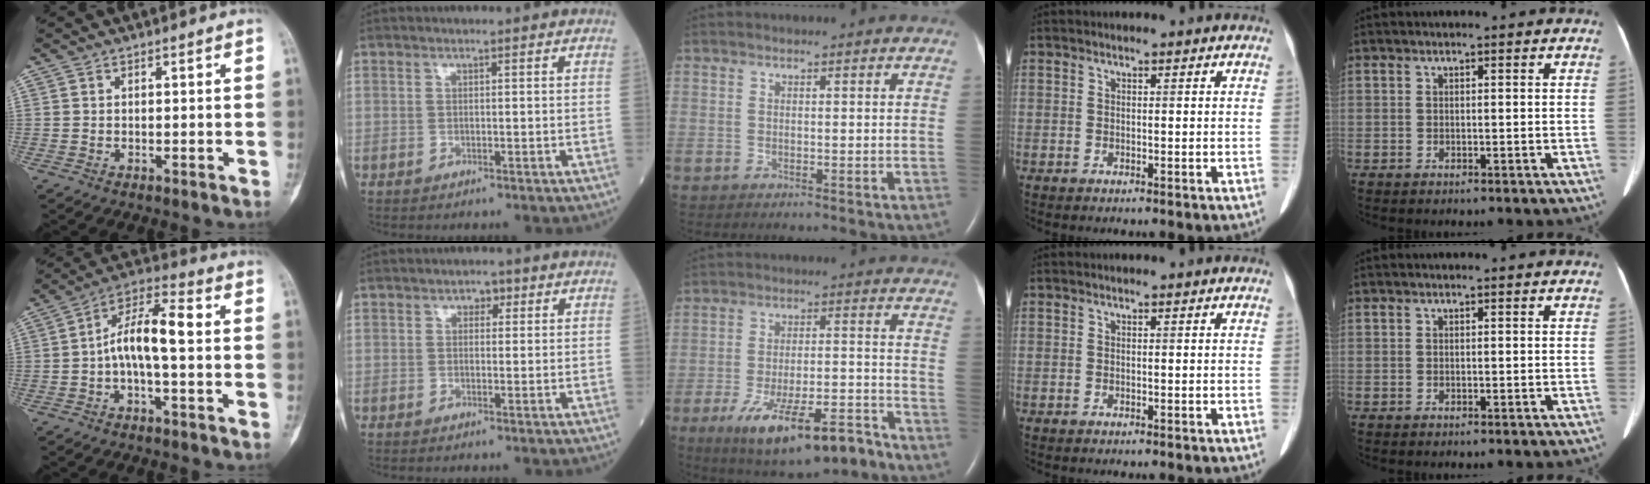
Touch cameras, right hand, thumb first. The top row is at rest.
{"thumb": {"total": 10.7, "force": [-0.4, 3.9, 10.0], "torque": [-0.182, 0.039, -0.013]}, "index": {"total": 1.8, "force": [0.8, 1.2, 1.1], "torque": [-0.011, 0.007, 0.008]}, "middle": {"total": 14.3, "force": [-9.1, 3.6, 10.4], "torque": [-0.163, -0.006, -0.141]}}